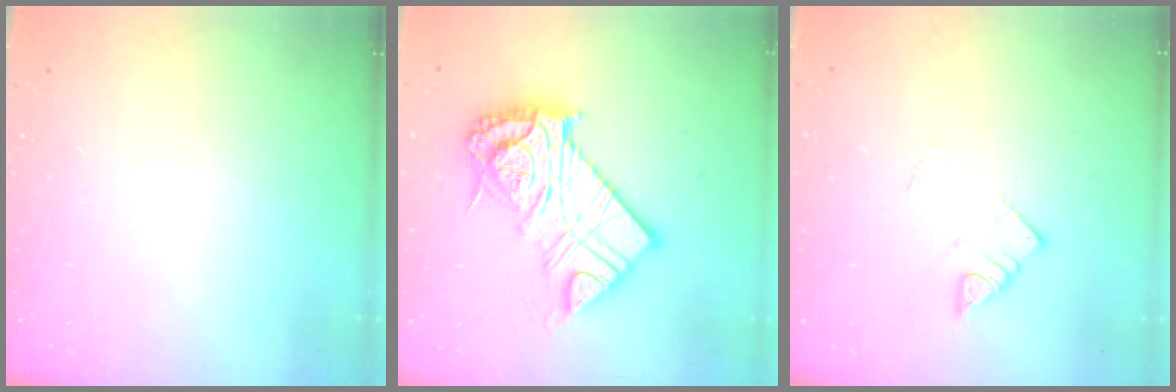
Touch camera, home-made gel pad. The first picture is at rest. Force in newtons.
{"total": 20.3, "press": 20.1, "slide": 2.2}
{"total": 2.7, "press": 2.7, "slide": 0.1}